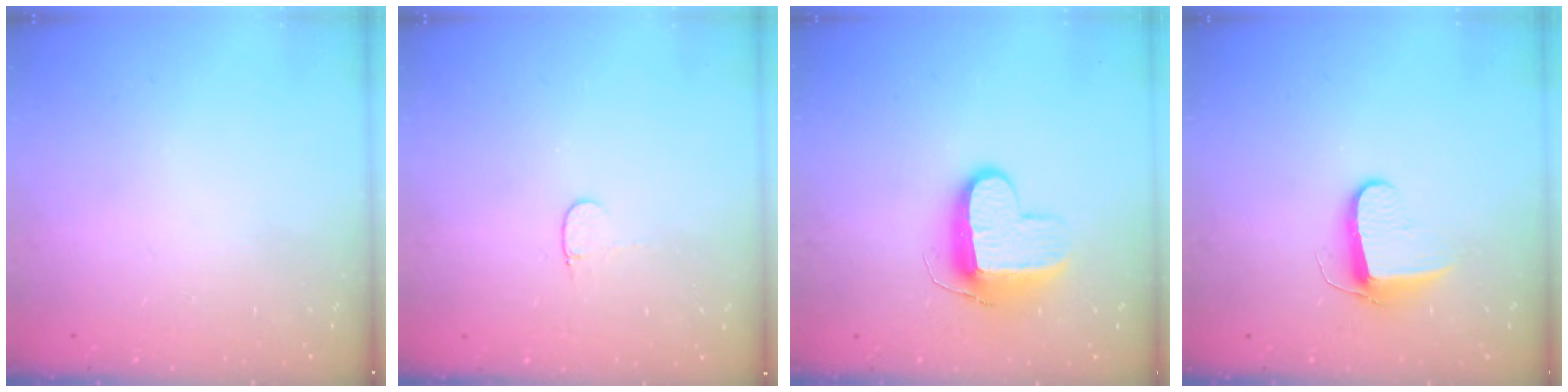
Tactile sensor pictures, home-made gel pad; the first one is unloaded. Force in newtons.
{"total": 3.3, "press": 3.3, "slide": 0.4}
{"total": 9.4, "press": 9.3, "slide": 1.3}
{"total": 8.1, "press": 8.1, "slide": 0.9}